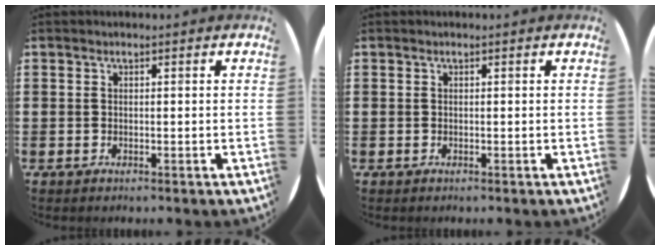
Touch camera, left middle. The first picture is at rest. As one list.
[{"total": 0.0}]